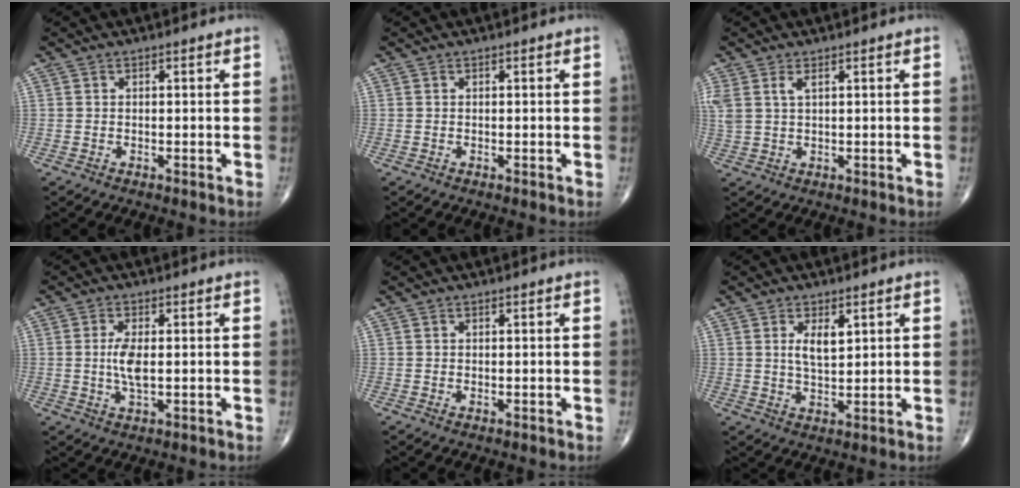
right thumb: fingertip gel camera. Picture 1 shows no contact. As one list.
[{"total": 0.0}, {"total": 4.1, "force": [1.8, 1.8, 3.2], "torque": [-0.085, 0.007, 0.045]}, {"total": 4.7, "force": [0.1, 1.8, 4.3], "torque": [-0.091, -0.008, 0.001]}, {"total": 0.0}, {"total": 4.7, "force": [1.8, 2.1, 3.8], "torque": [-0.059, -0.016, 0.034]}]